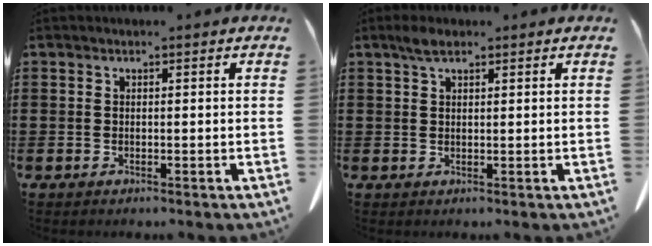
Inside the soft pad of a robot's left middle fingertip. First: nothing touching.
{"total": 2.3, "force": [1.5, 0.8, 1.6], "torque": [-0.037, 0.003, 0.027]}